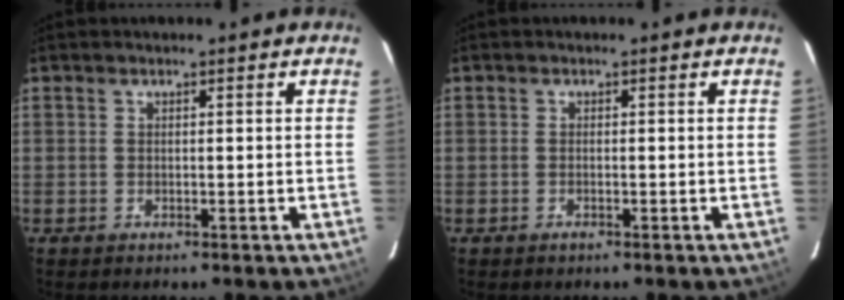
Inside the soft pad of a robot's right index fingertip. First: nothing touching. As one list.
[{"total": 0.6, "force": [-0.3, 0.1, 0.5], "torque": [-0.008, 0.003, -0.007]}]